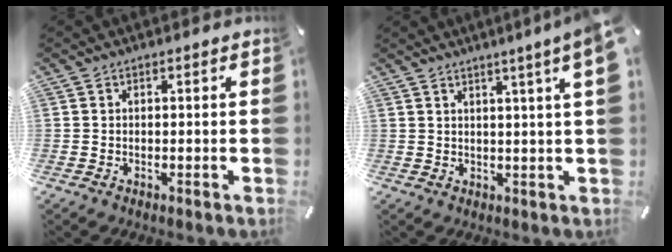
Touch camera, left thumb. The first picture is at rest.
{"total": 6.0, "force": [3.1, -0.5, 5.1], "torque": [-0.085, -0.014, 0.048]}